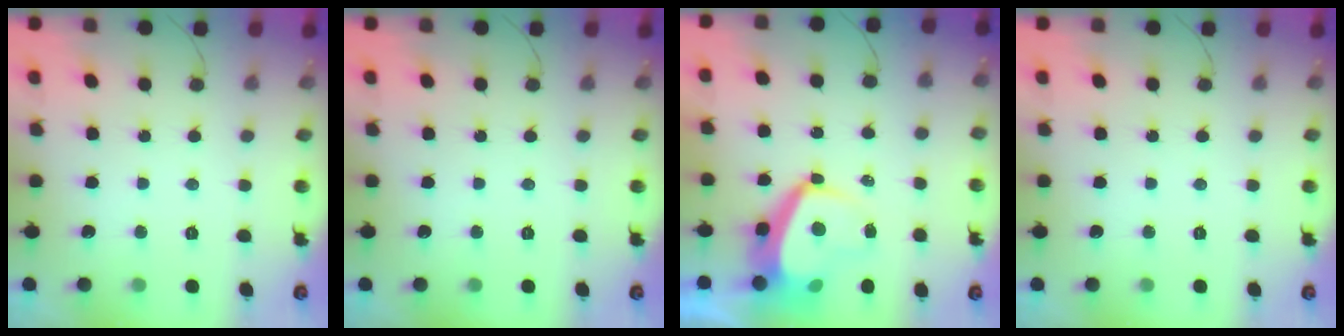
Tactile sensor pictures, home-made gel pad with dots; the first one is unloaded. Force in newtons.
{"total": 0.0}
{"total": 8.1, "press": 8.0, "slide": 1.0}
{"total": 0.0}